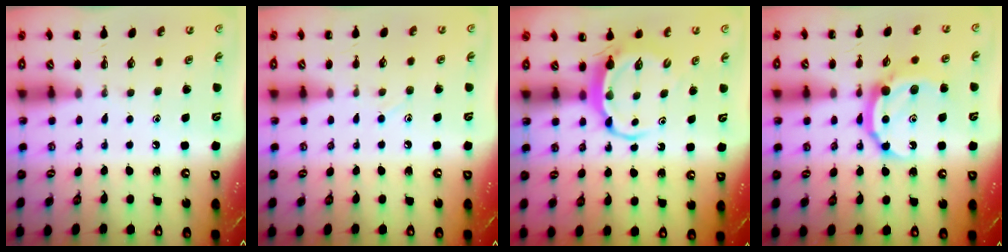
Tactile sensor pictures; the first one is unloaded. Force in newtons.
{"total": 4.0, "press": 3.7, "slide": 1.5}
{"total": 5.5, "press": 5.5, "slide": 0.5}
{"total": 11.3, "press": 11.3, "slide": 0.7}